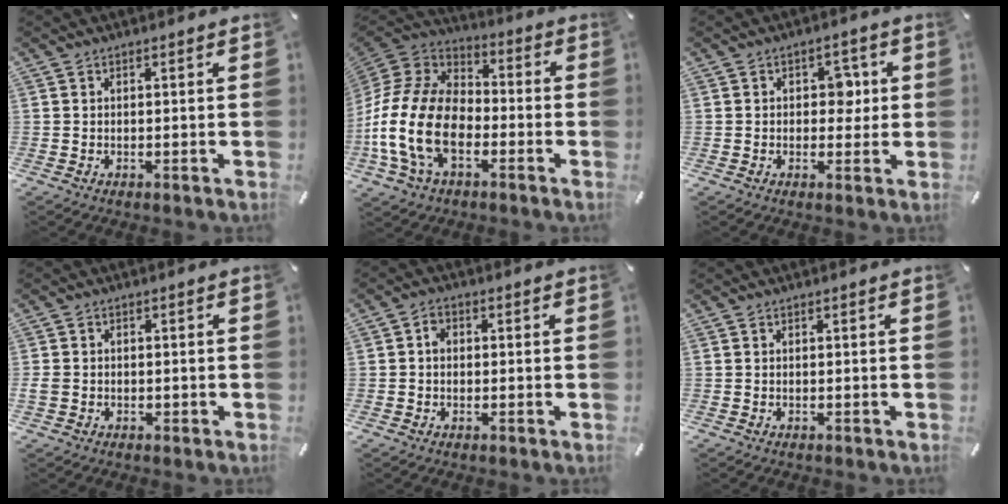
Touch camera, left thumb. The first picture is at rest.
{"total": 19.5, "force": [-7.3, 12.5, 13.1], "torque": [-0.285, 0.036, -0.130]}
{"total": 5.4, "force": [0.5, 3.8, 3.8], "torque": [-0.037, -0.004, -0.003]}
{"total": 2.3, "force": [-0.7, 2.0, 0.9], "torque": [-0.016, 0.004, -0.015]}
{"total": 2.4, "force": [-0.2, 1.9, 1.4], "torque": [-0.026, 0.008, -0.005]}
{"total": 0.0}